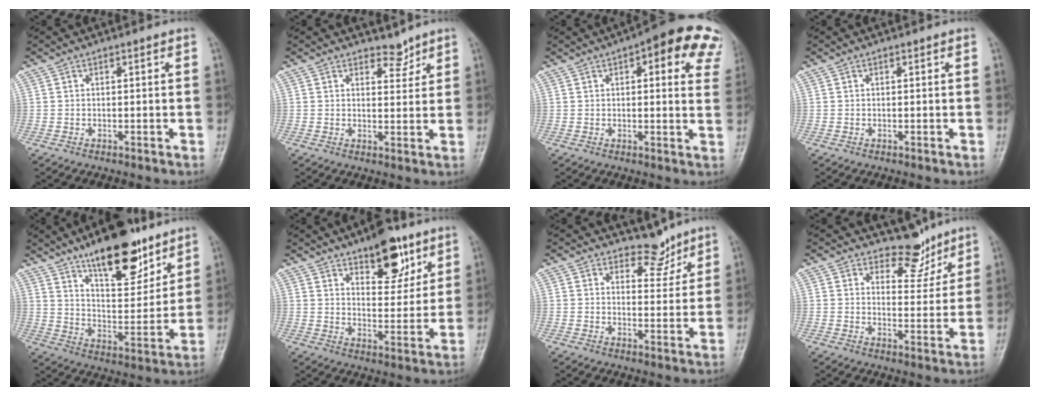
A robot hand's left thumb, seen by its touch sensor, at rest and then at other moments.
{"total": 2.9, "force": [2.5, 1.4, 0.5], "torque": [0.011, -0.020, 0.036]}
{"total": 15.2, "force": [7.8, 5.7, 11.8], "torque": [-0.105, -0.010, 0.074]}
{"total": 0.0}
{"total": 18.1, "force": [12.3, 6.8, 11.5], "torque": [-0.130, -0.072, 0.202]}
{"total": 12.7, "force": [7.8, 5.8, 8.2], "torque": [-0.077, -0.043, 0.117]}
{"total": 4.7, "force": [4.0, 2.4, 0.6], "torque": [0.019, -0.032, 0.061]}
{"total": 6.1, "force": [5.1, 3.1, 0.8], "torque": [0.017, -0.043, 0.080]}